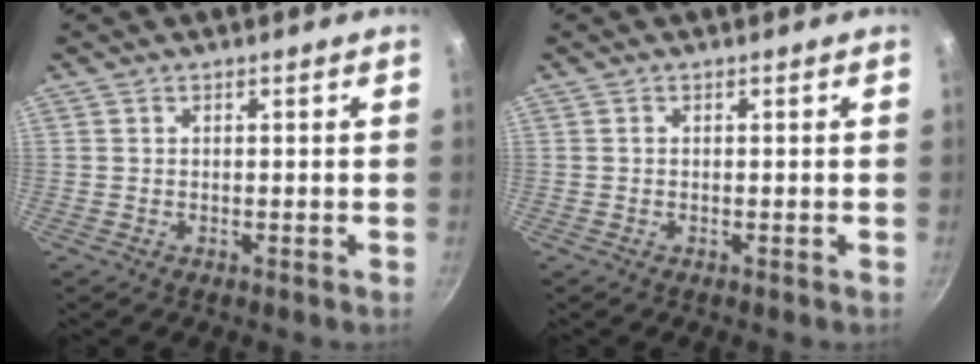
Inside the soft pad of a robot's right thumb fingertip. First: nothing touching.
{"total": 0.0}